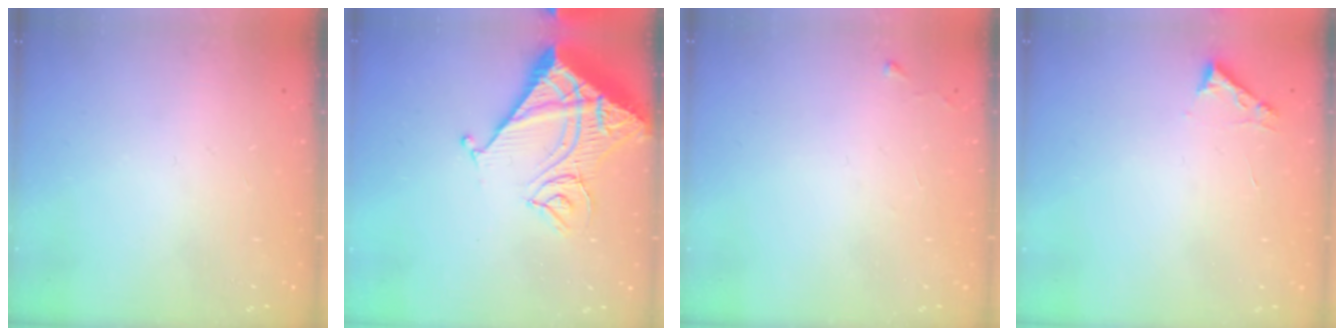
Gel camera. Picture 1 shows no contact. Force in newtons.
{"total": 14.7, "press": 14.6, "slide": 1.6}
{"total": 3.3, "press": 3.3, "slide": 0.5}
{"total": 2.7, "press": 2.7, "slide": 0.3}